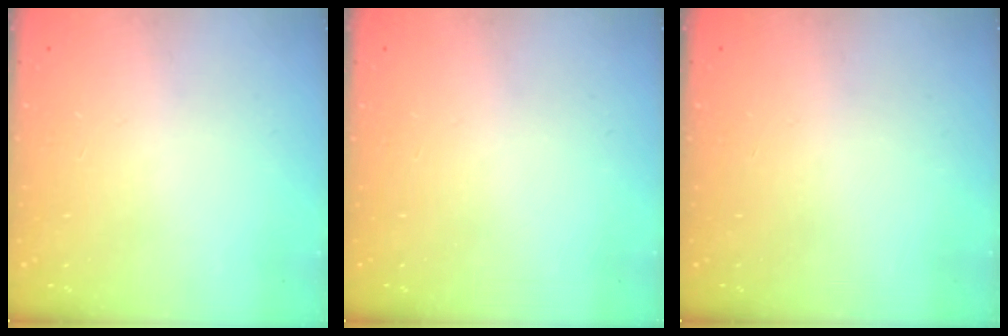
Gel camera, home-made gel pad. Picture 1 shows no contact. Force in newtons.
{"total": 0.0}
{"total": 0.0}